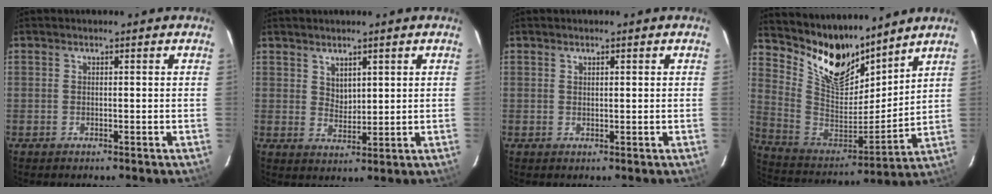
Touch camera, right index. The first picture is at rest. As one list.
[{"total": 3.2, "force": [2.3, 1.8, 1.3], "torque": [-0.015, -0.002, 0.044]}, {"total": 0.6, "force": [0.5, 0.1, 0.3], "torque": [-0.006, 0.001, 0.010]}, {"total": 15.2, "force": [12.8, 5.2, 6.2], "torque": [-0.137, -0.024, 0.245]}]